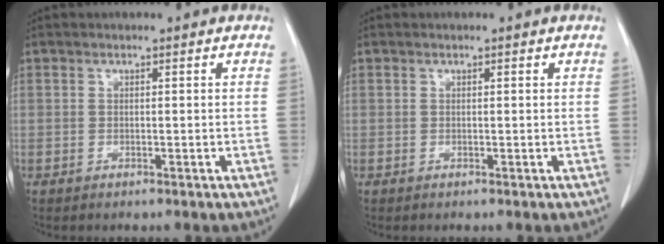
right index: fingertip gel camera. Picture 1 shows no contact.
{"total": 0.0}